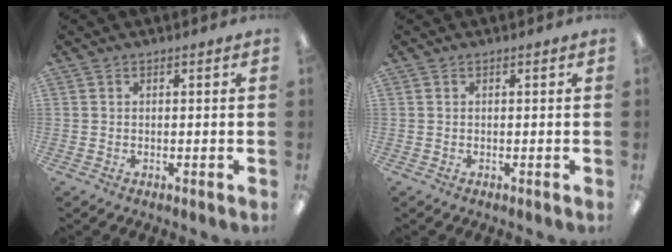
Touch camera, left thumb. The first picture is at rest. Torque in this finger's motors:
{"motor_torque": [-0.09, 0.09, 0.00, 0.00, 0.00]}